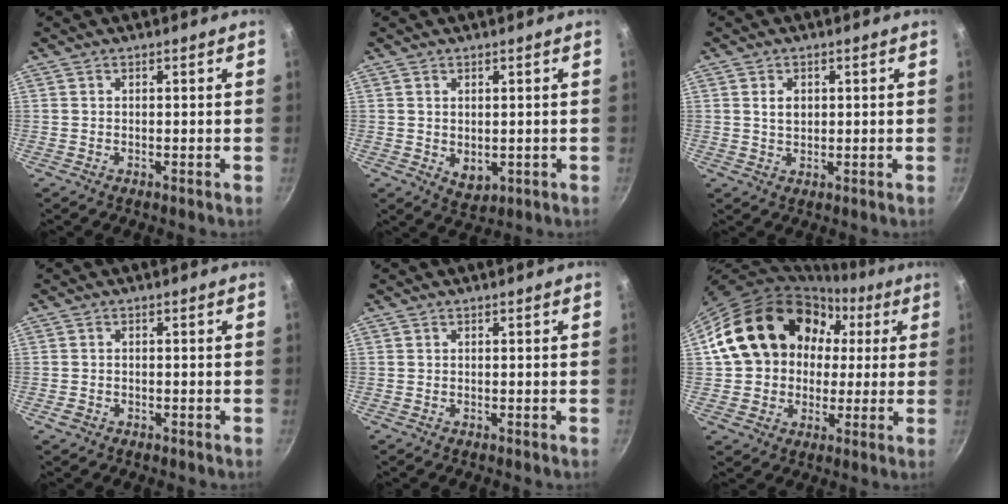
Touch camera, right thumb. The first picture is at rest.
{"total": 3.8, "force": [0.2, 2.7, 2.7], "torque": [-0.039, -0.014, 0.010]}
{"total": 2.9, "force": [0.7, 2.1, 1.9], "torque": [-0.024, -0.001, 0.013]}
{"total": 1.5, "force": [-0.8, 1.1, 0.6], "torque": [-0.014, 0.005, -0.013]}
{"total": 0.0}
{"total": 21.1, "force": [4.0, 17.3, 11.4], "torque": [-0.164, 0.051, 0.073]}